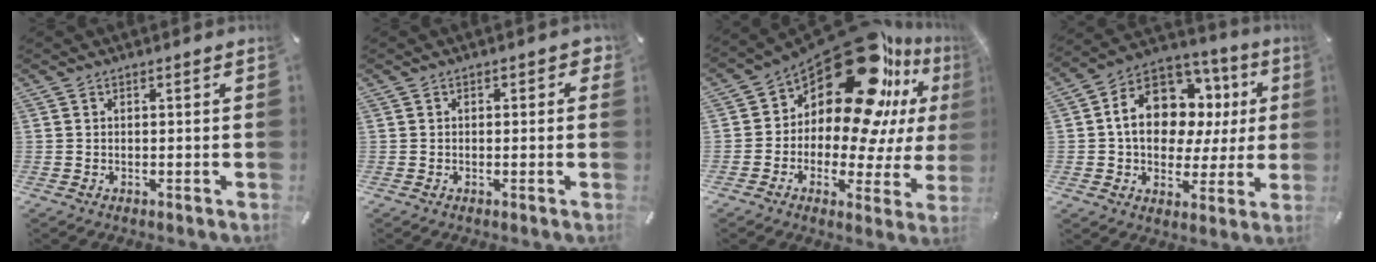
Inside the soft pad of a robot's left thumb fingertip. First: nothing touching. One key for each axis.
{"total": 1.6, "fx": -0.1, "fy": 1.1, "fz": 1.2, "tx": -0.013, "ty": 0.004, "tz": -0.005}
{"total": 24.6, "fx": 13.4, "fy": 12.0, "fz": 16.7, "tx": -0.244, "ty": -0.121, "tz": 0.226}
{"total": 15.9, "fx": 4.0, "fy": 11.9, "fz": 9.7, "tx": -0.168, "ty": -0.017, "tz": 0.078}